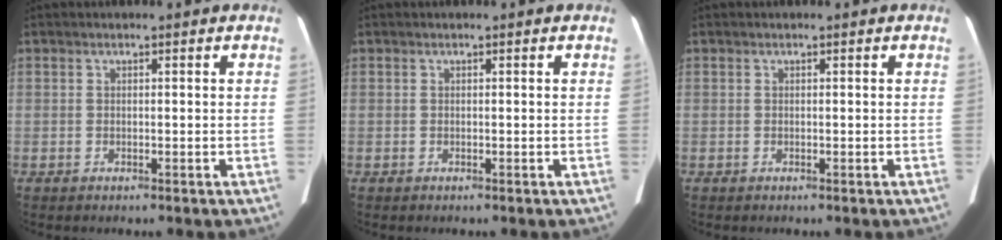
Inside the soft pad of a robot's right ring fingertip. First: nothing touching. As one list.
[{"total": 0.0}, {"total": 0.0}]